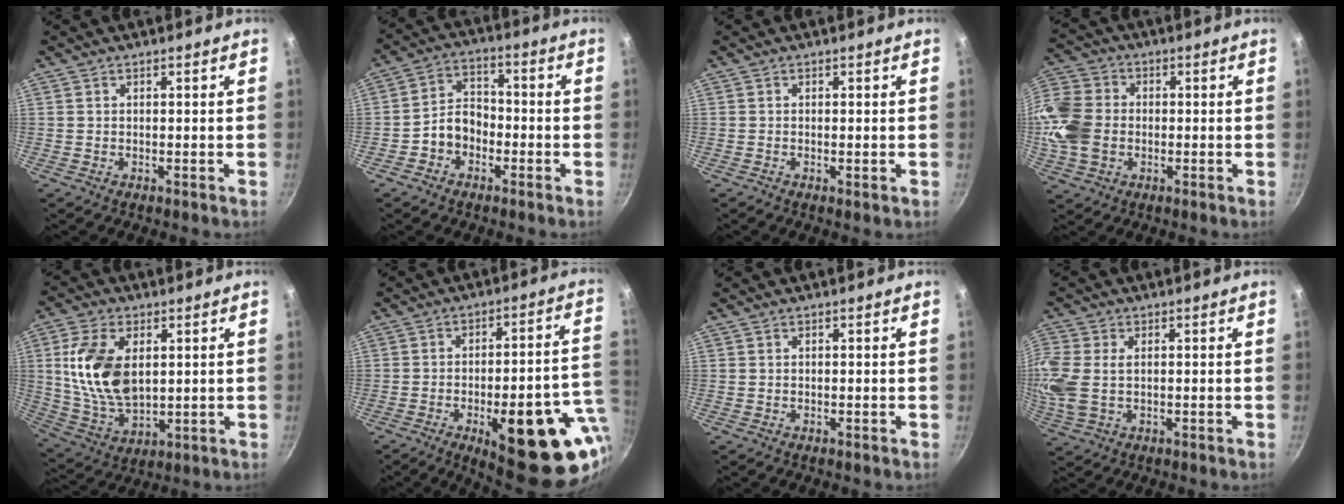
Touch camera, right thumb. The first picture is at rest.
{"total": 6.9, "force": [-2.5, 5.3, 3.7], "torque": [-0.033, 0.037, -0.053]}
{"total": 0.8, "force": [-0.2, 0.2, 0.7], "torque": [-0.014, -0.001, -0.004]}
{"total": 16.1, "force": [-1.4, 12.9, 9.6], "torque": [-0.213, 0.024, -0.039]}
{"total": 15.0, "force": [2.9, 8.9, 11.7], "torque": [-0.210, -0.018, 0.065]}
{"total": 24.9, "force": [-8.0, 9.3, 21.7], "torque": [-0.234, 0.016, -0.096]}
{"total": 0.0}
{"total": 8.7, "force": [0.6, 5.5, 6.7], "torque": [-0.154, 0.001, 0.011]}